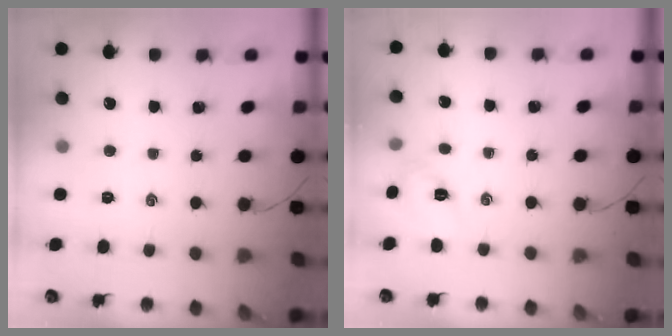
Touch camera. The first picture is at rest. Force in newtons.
{"total": 5.9, "press": 5.7, "slide": 1.5}